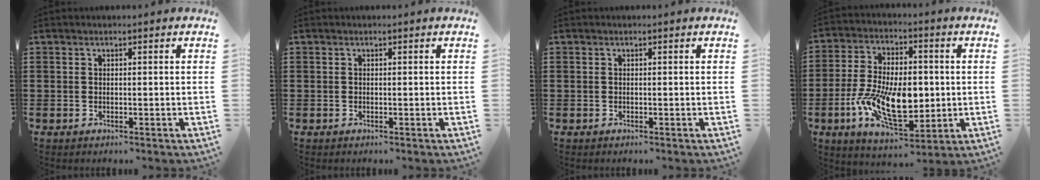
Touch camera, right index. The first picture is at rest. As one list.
[{"total": 0.0}, {"total": 0.0}, {"total": 13.3, "force": [-2.2, 7.1, 11.0], "torque": [-0.215, -0.004, -0.038]}]